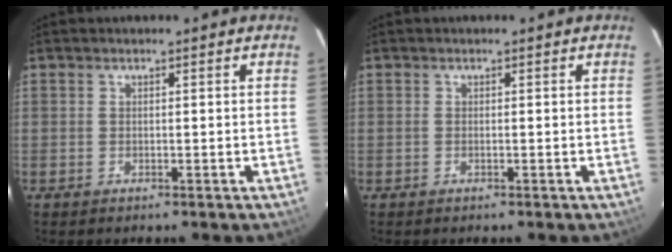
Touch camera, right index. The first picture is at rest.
{"total": 0.0}